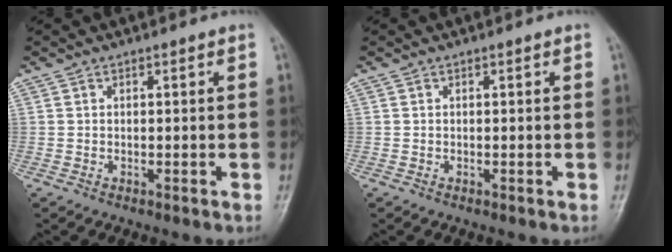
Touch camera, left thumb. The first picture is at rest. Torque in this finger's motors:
{"motor_torque": [0.54, -0.38, 0.19, 0.06, 0.01]}